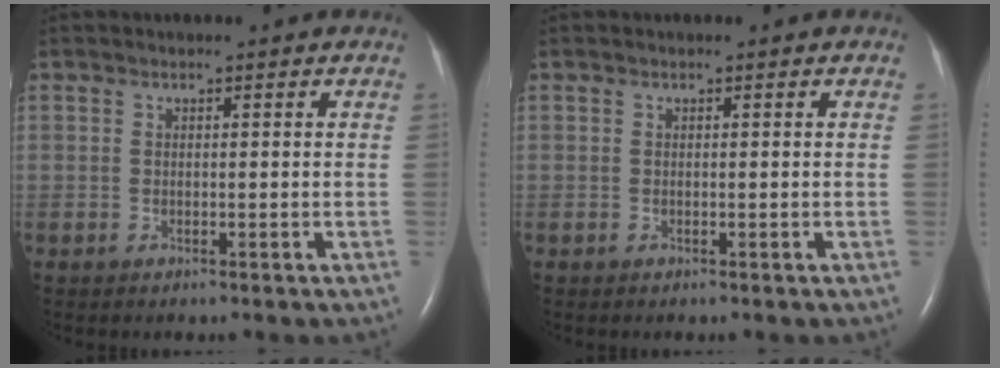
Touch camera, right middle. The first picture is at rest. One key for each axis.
{"total": 0.0}